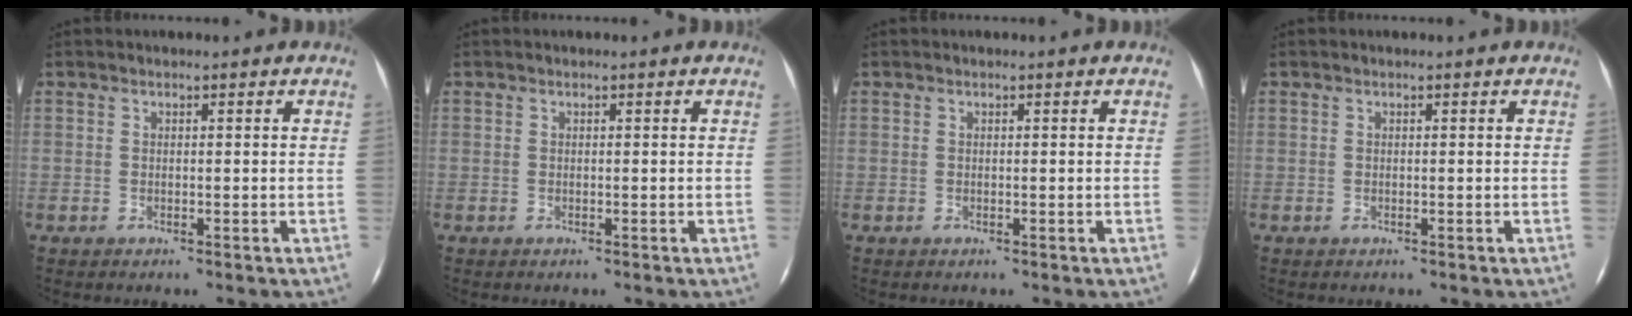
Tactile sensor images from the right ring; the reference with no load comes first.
{"total": 0.0}
{"total": 0.0}
{"total": 0.0}